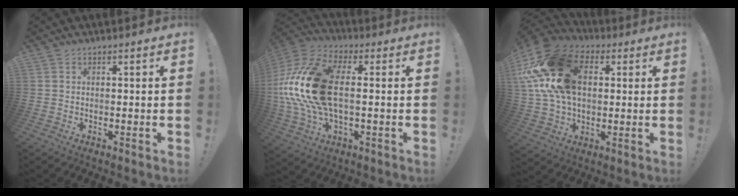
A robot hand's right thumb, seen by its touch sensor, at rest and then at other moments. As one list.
[{"total": 23.2, "force": [0.9, 12.5, 19.5], "torque": [-0.399, 0.010, 0.024]}, {"total": 24.6, "force": [5.6, 16.9, 17.0], "torque": [-0.308, -0.001, 0.108]}]